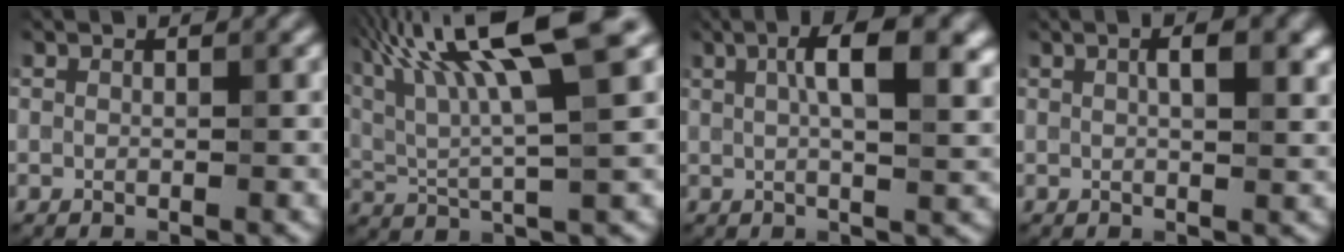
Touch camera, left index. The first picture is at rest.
{"total": 12.2, "force": [5.9, 2.5, 10.5], "torque": [-0.184, 0.021, 0.100]}
{"total": 7.3, "force": [2.2, 2.2, 6.6], "torque": [-0.090, 0.014, 0.030]}
{"total": 3.6, "force": [1.1, 1.1, 3.2], "torque": [-0.041, 0.009, 0.014]}